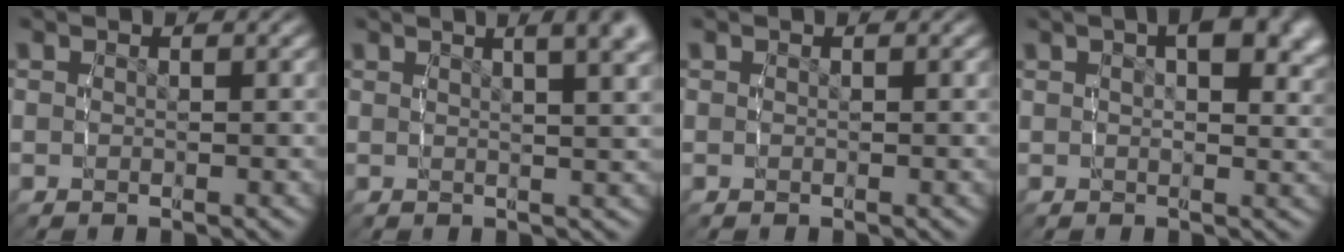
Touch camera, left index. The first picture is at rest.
{"total": 6.8, "force": [3.8, 2.0, 5.3], "torque": [-0.055, 0.023, 0.052]}
{"total": 0.0}
{"total": 4.1, "force": [1.6, 1.5, 3.4], "torque": [-0.033, 0.002, 0.025]}